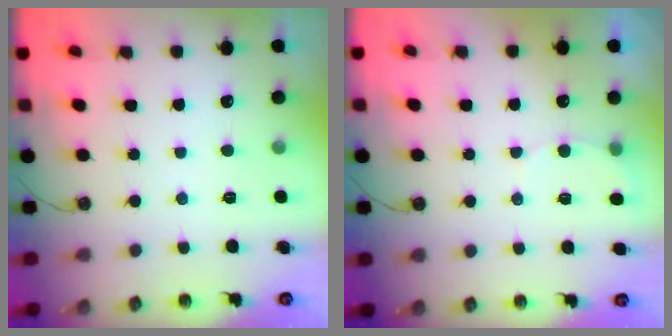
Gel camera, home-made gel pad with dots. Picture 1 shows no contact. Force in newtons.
{"total": 5.3, "press": 5.1, "slide": 1.3}